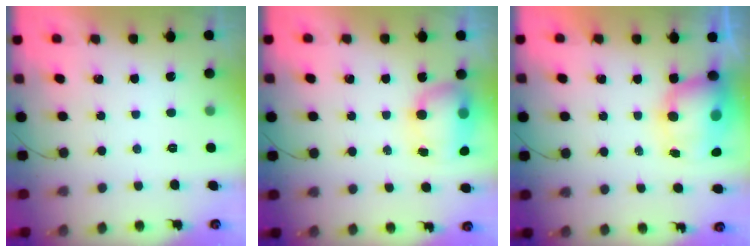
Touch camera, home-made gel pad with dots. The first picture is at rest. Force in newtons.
{"total": 11.5, "press": 9.0, "slide": 7.2}
{"total": 10.4, "press": 10.0, "slide": 2.8}